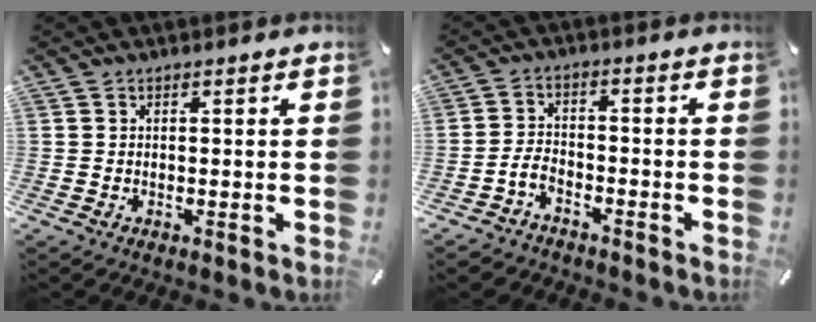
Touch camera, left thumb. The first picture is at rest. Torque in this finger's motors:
{"motor_torque": [-0.52, 0.62, 0.11, 0.15, 0.03]}